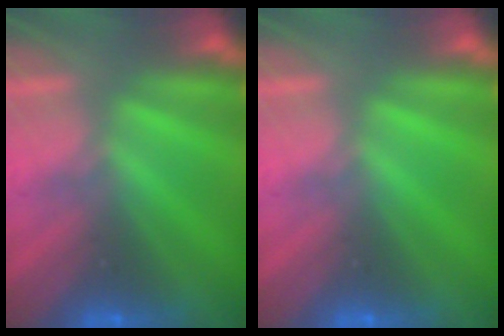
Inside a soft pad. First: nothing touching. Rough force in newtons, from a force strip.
{"total": 0.0}